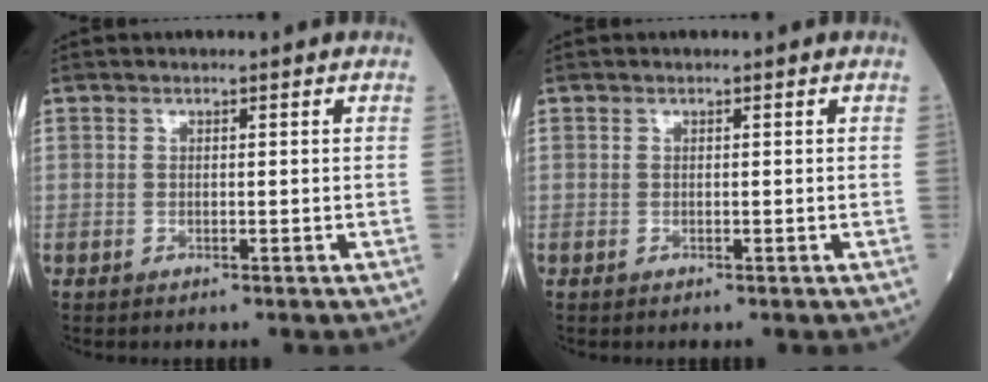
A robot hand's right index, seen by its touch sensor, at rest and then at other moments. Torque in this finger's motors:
{"motor_torque": [-0.09, 0.09, 0.00, 0.00]}